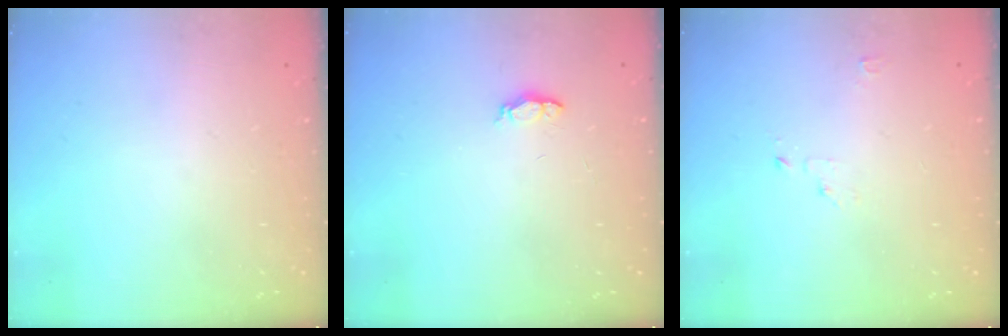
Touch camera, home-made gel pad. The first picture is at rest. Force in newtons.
{"total": 4.1, "press": 3.6, "slide": 1.9}
{"total": 2.1, "press": 2.1, "slide": 0.2}